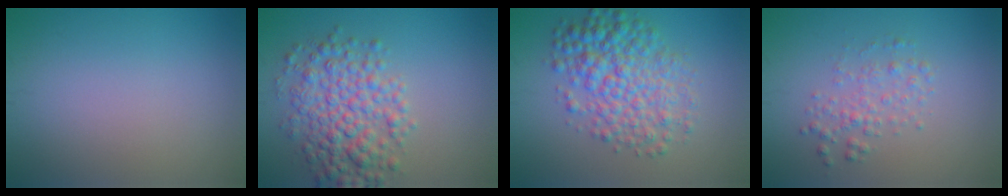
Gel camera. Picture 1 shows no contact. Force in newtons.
{"total": 5.8, "press": 5.8, "slide": 0.0}
{"total": 6.1, "press": 6.1, "slide": 0.0}
{"total": 2.0, "press": 2.0, "slide": 0.1}